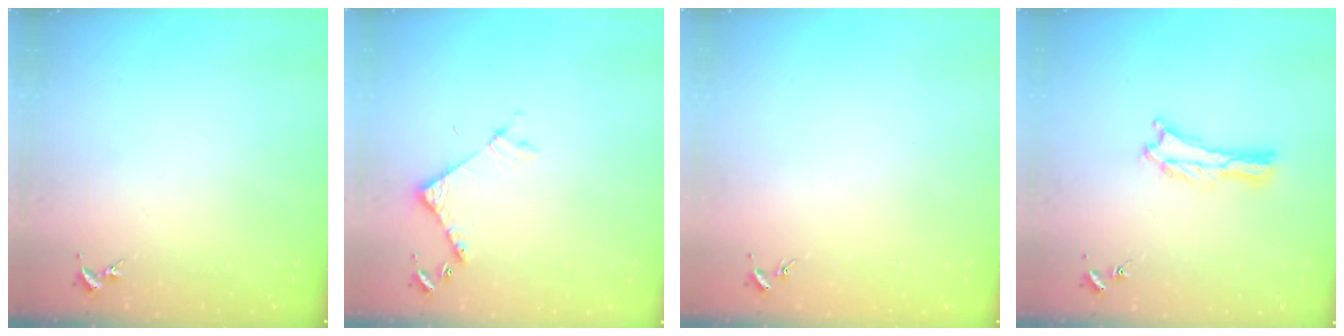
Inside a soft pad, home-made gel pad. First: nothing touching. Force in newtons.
{"total": 4.4, "press": 4.4, "slide": 0.4}
{"total": 0.0}
{"total": 0.7, "press": 0.7, "slide": 0.2}